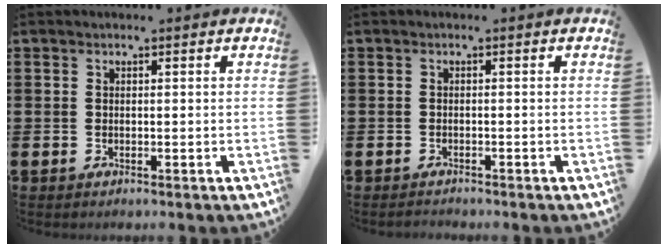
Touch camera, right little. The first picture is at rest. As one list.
[{"total": 0.6, "force": [-0.6, 0.0, 0.0], "torque": [-0.002, -0.002, -0.012]}]